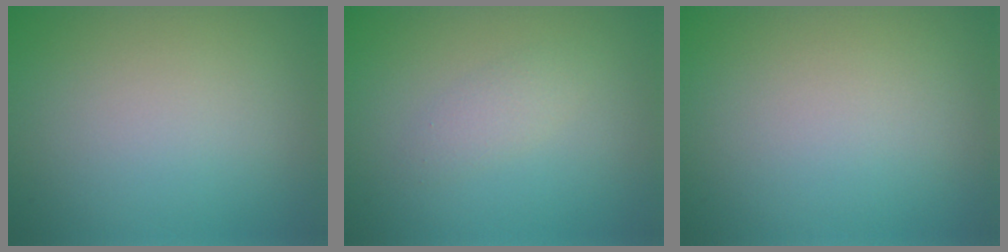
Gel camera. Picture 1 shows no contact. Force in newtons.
{"total": 1.5, "press": 1.5, "slide": 0.1}
{"total": 0.0}